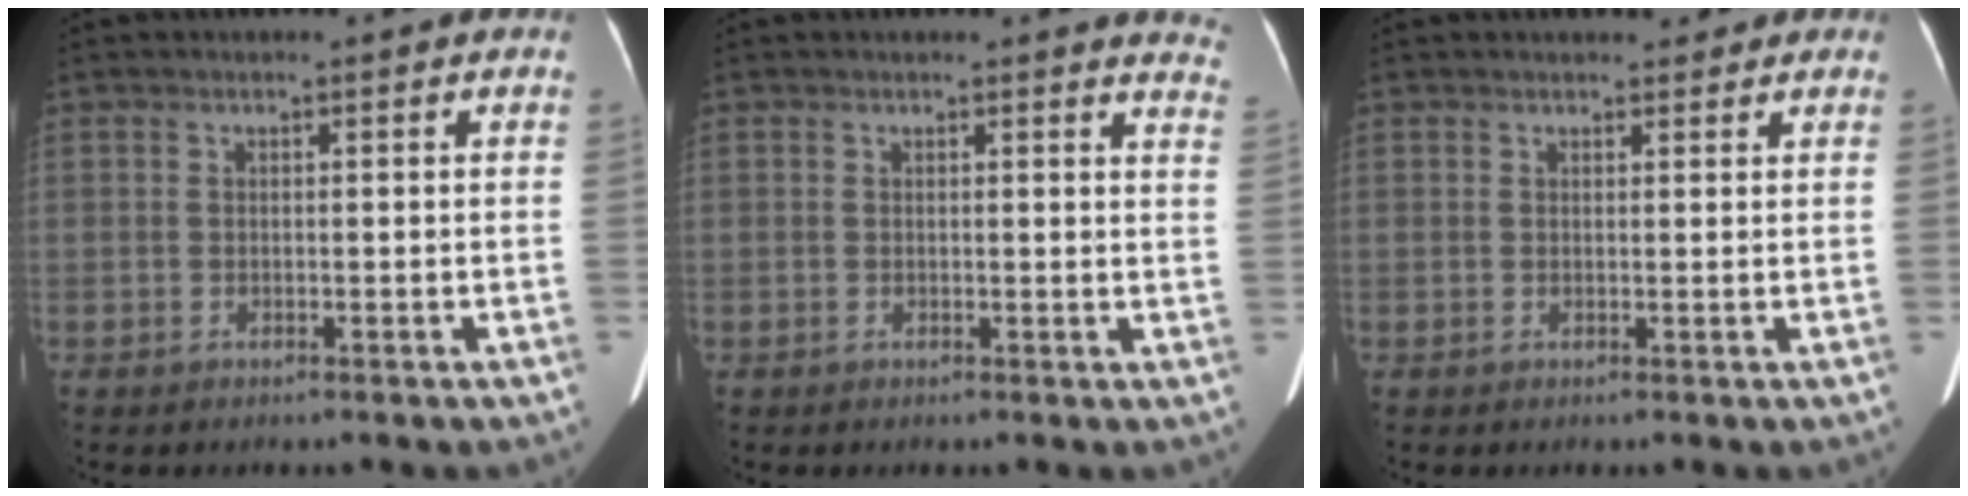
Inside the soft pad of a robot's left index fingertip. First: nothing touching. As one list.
[{"total": 6.8, "force": [6.7, 1.1, 0.7], "torque": [0.025, -0.035, 0.032]}, {"total": 4.7, "force": [4.1, 1.6, 1.6], "torque": [-0.008, 0.012, 0.048]}]